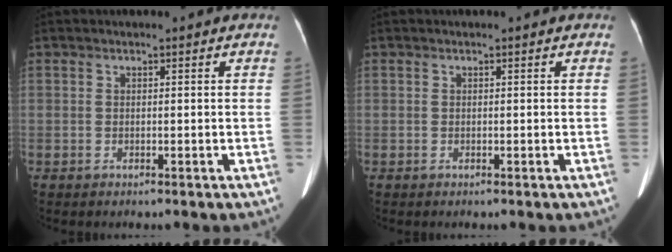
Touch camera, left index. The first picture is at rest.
{"total": 0.0}